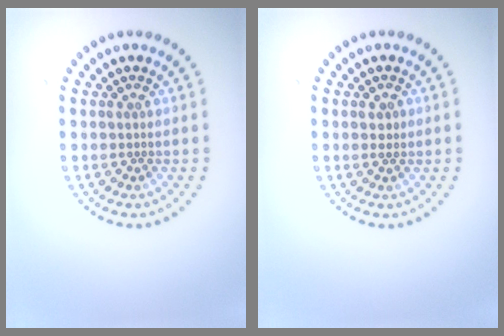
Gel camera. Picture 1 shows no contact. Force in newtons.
{"total": 1.0, "press": 1.0, "slide": 0.3}